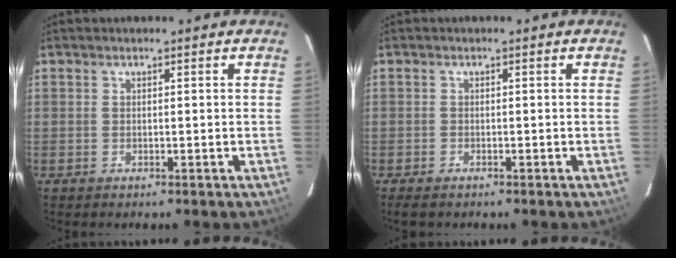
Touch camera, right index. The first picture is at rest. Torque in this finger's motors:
{"motor_torque": [0.17, -0.14, 0.07, 0.01]}